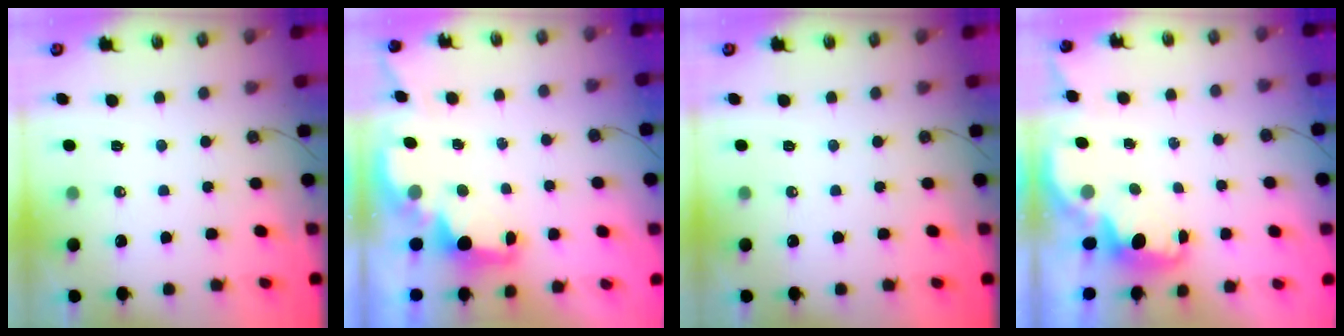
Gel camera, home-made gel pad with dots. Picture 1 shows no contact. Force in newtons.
{"total": 3.4, "press": 3.3, "slide": 0.4}
{"total": 0.0}
{"total": 1.4, "press": 1.2, "slide": 0.6}